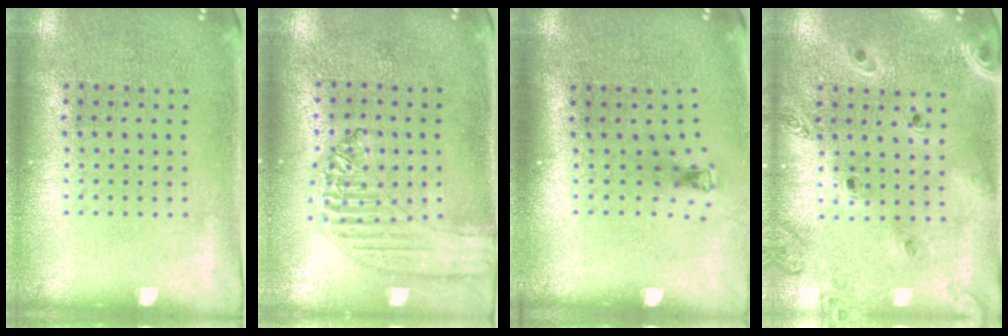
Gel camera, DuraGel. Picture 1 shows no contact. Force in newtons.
{"total": 1.2, "press": 1.2, "slide": 0.1}
{"total": 0.7, "press": 0.3, "slide": 0.6}
{"total": 1.3, "press": 1.3, "slide": 0.2}